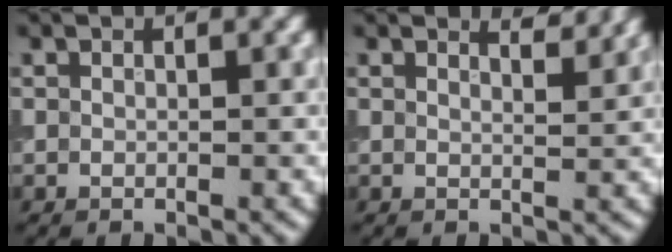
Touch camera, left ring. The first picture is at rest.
{"total": 3.0, "force": [2.6, 0.8, 1.3], "torque": [0.001, 0.008, 0.012]}